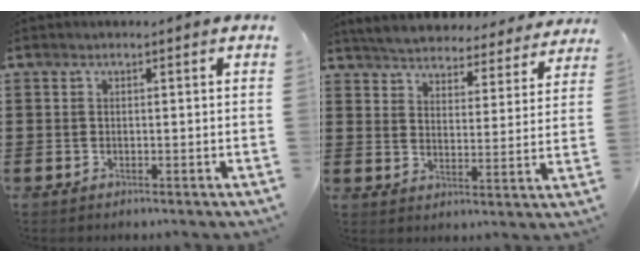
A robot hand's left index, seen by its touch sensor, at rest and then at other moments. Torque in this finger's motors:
{"motor_torque": [2.14, 0.00, 0.42, 0.06]}